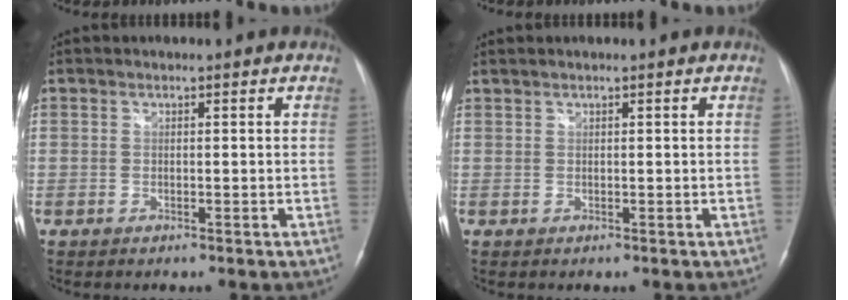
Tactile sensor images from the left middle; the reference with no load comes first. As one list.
[{"total": 0.5, "force": [0.5, 0.0, 0.1], "torque": [-0.007, 0.012, 0.016]}]